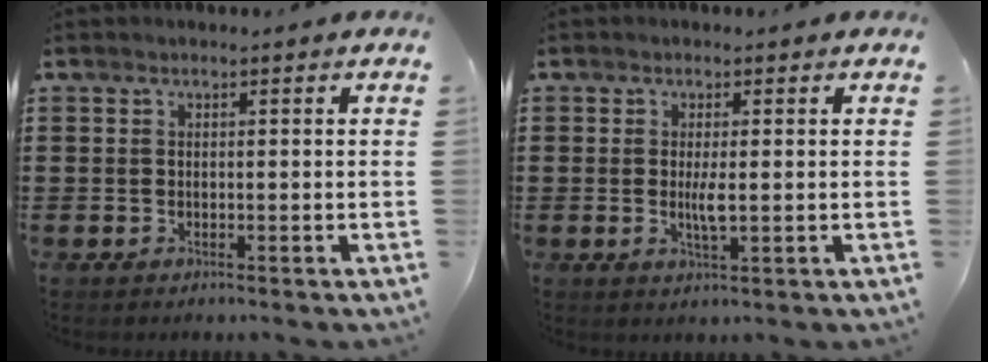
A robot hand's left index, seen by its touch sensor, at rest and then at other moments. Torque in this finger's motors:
{"motor_torque": [0.17, 0.01, 0.12, 0.04]}